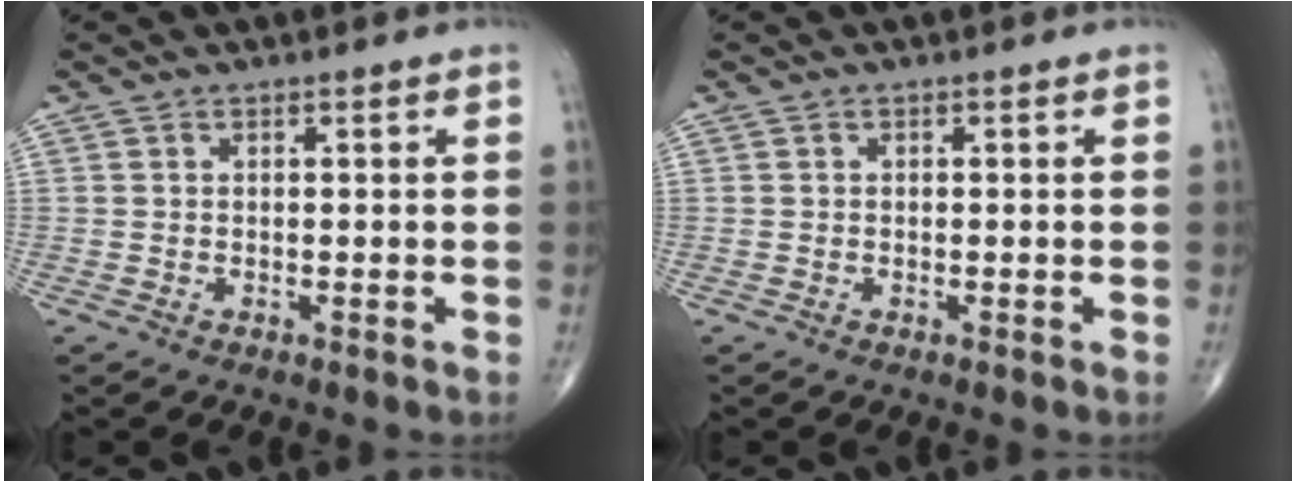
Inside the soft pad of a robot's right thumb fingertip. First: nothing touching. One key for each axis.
{"total": 0.0}